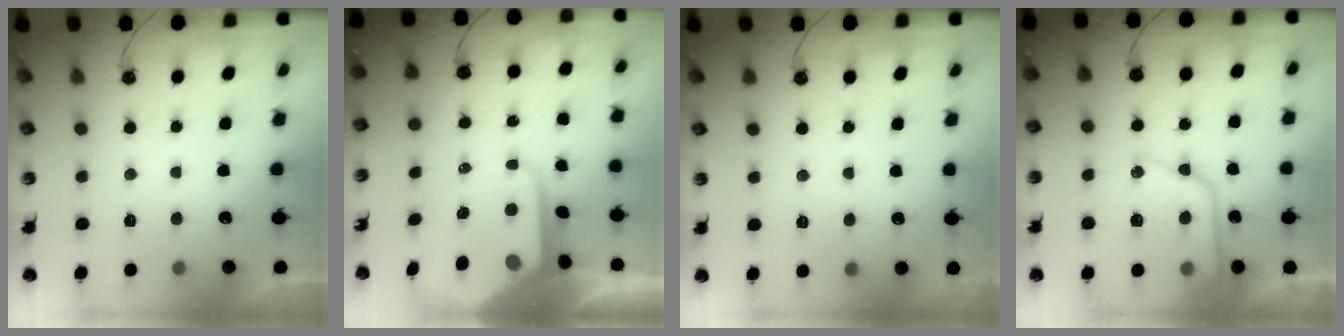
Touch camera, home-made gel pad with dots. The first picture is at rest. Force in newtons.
{"total": 11.5, "press": 11.4, "slide": 1.0}
{"total": 3.9, "press": 3.8, "slide": 0.6}
{"total": 17.0, "press": 16.9, "slide": 1.6}